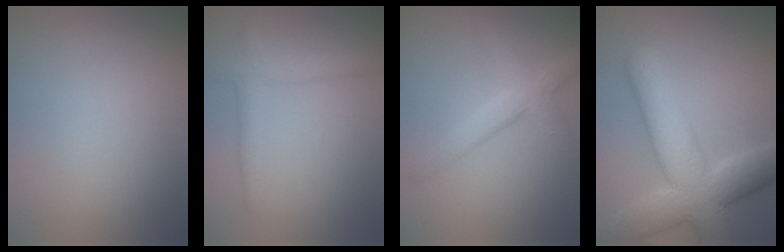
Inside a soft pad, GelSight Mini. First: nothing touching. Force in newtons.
{"total": 2.7, "press": 2.7, "slide": 0.0}
{"total": 3.7, "press": 3.7, "slide": 0.1}
{"total": 10.3, "press": 10.3, "slide": 0.7}